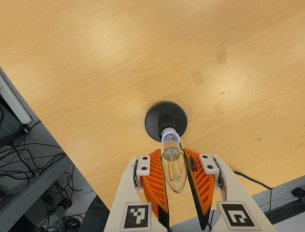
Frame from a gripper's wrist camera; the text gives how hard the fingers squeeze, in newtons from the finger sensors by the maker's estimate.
{"total": 11.2, "left": 11.4, "right": 11.0}